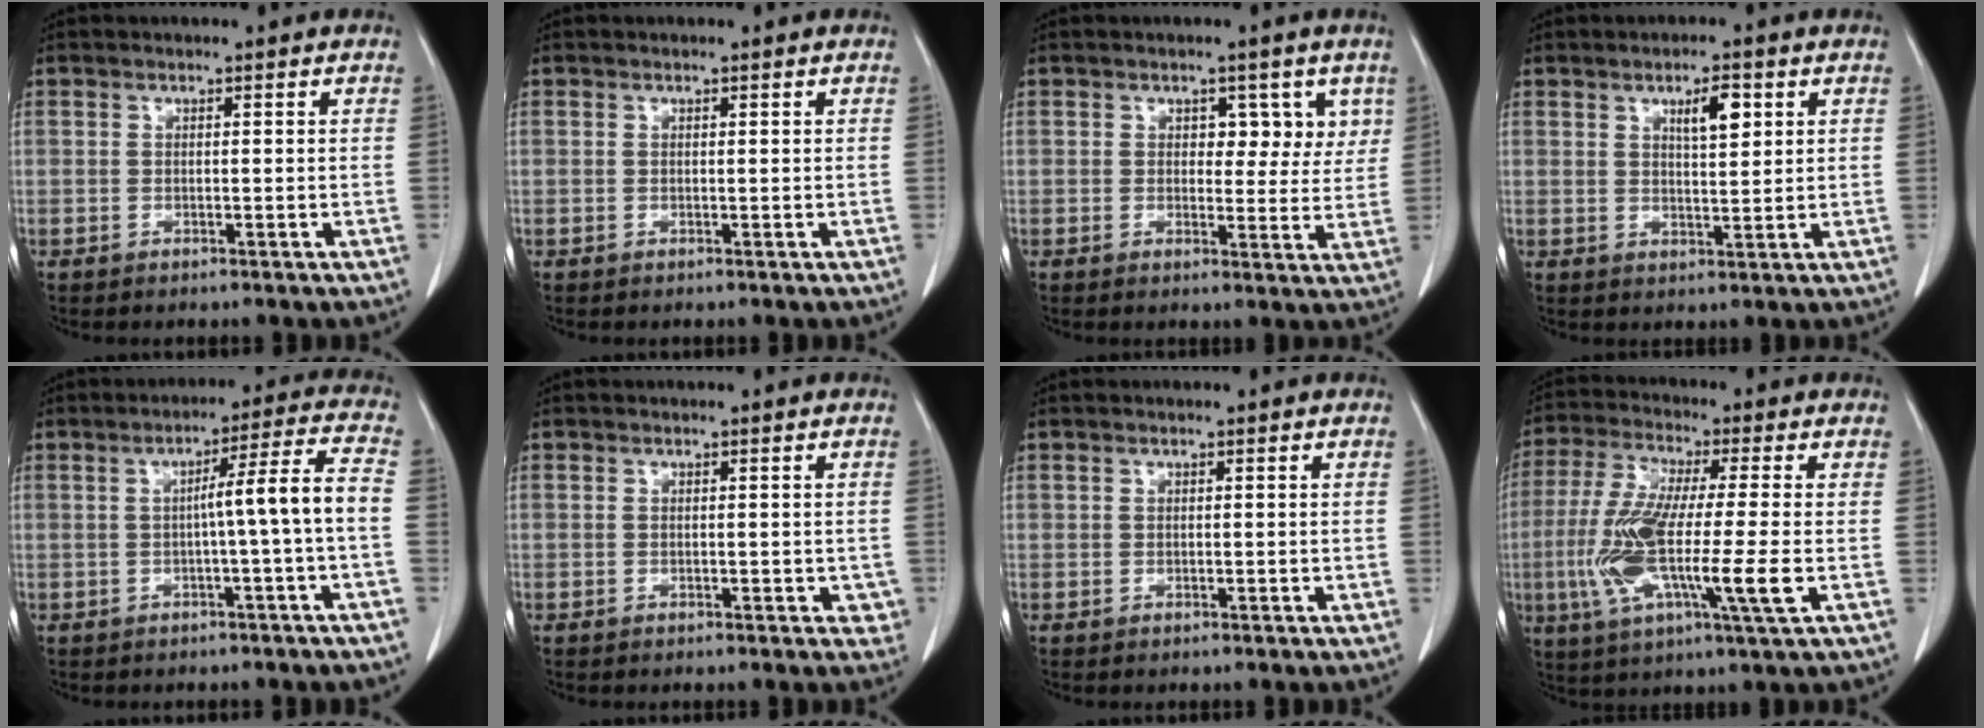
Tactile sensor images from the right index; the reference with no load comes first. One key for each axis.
{"total": 0.0}
{"total": 4.8, "fx": 2.2, "fy": 3.1, "fz": 2.9, "tx": -0.016, "ty": 0.006, "tz": 0.026}
{"total": 4.5, "fx": 2.0, "fy": 1.2, "fz": 3.8, "tx": -0.063, "ty": 0.000, "tz": 0.035}
{"total": 7.4, "fx": -1.2, "fy": -1.4, "fz": 7.2, "tx": -0.106, "ty": 0.018, "tz": -0.014}
{"total": 2.0, "fx": -0.4, "fy": 1.4, "fz": 1.4, "tx": 0.001, "ty": 0.005, "tz": -0.002}
{"total": 0.0}
{"total": 15.2, "fx": -2.5, "fy": 1.1, "fz": 15.0, "tx": -0.301, "ty": -0.019, "tz": -0.050}